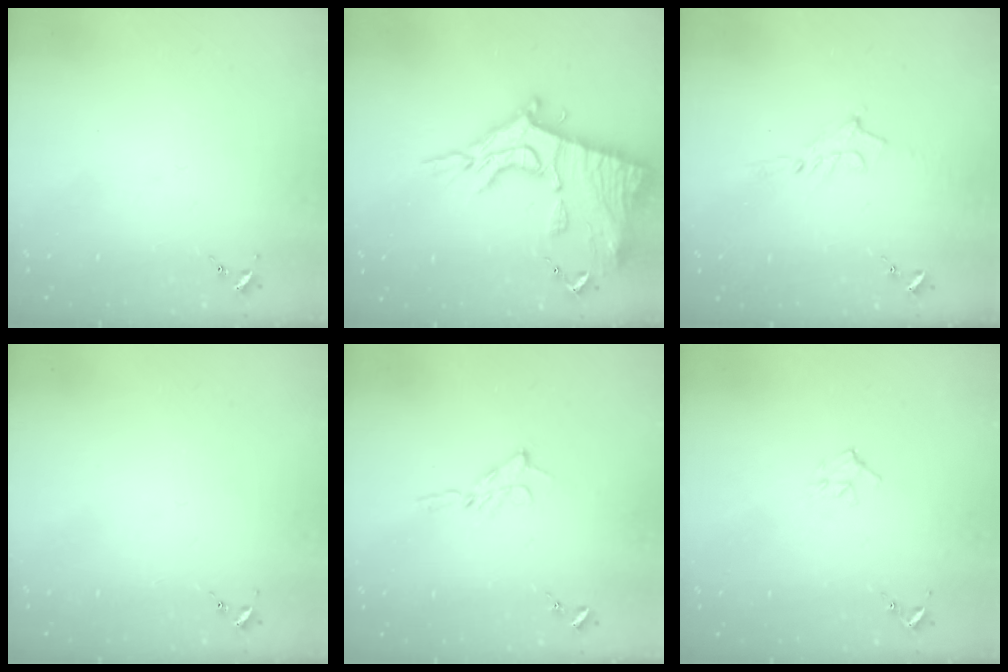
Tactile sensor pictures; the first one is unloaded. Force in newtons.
{"total": 19.6, "press": 19.6, "slide": 1.7}
{"total": 6.4, "press": 6.4, "slide": 0.7}
{"total": 0.0}
{"total": 5.1, "press": 5.0, "slide": 0.7}
{"total": 7.7, "press": 7.6, "slide": 0.9}